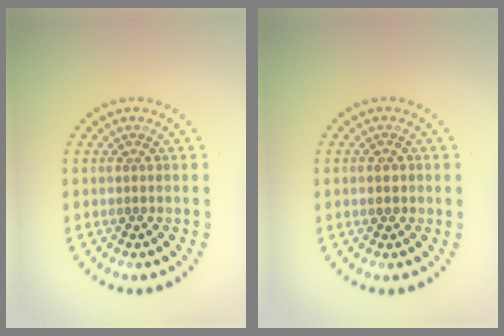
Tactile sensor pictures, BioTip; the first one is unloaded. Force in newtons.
{"total": 1.5, "press": 1.5, "slide": 0.1}